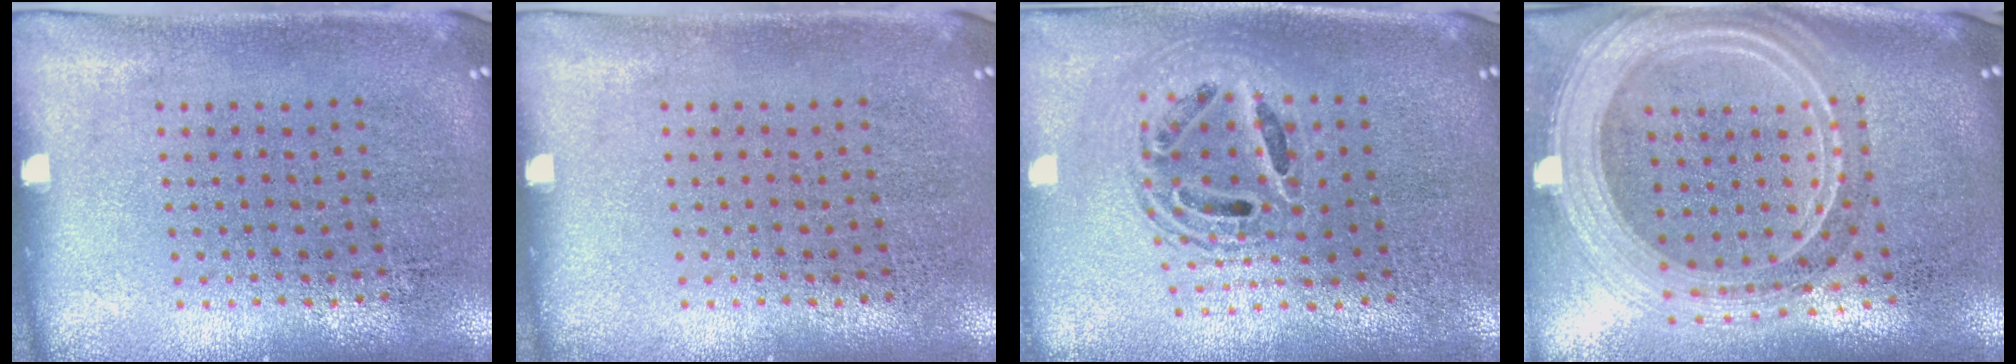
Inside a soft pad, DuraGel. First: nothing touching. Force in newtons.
{"total": 0.0}
{"total": 1.8, "press": 1.5, "slide": 1.1}
{"total": 2.7, "press": 2.2, "slide": 1.5}